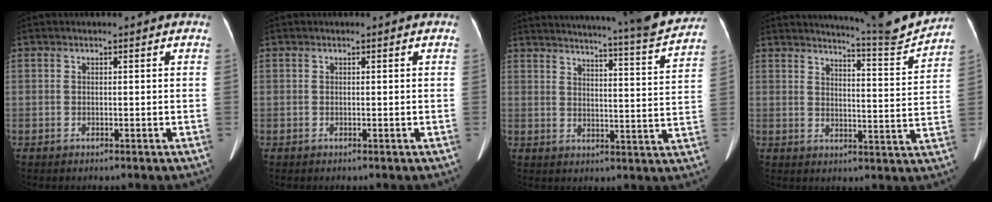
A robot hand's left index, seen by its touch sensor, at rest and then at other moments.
{"total": 0.0}
{"total": 22.9, "force": [21.2, 0.2, 8.7], "torque": [-0.132, -0.063, 0.257]}
{"total": 10.2, "force": [9.9, -2.0, 1.5], "torque": [-0.036, -0.052, 0.136]}